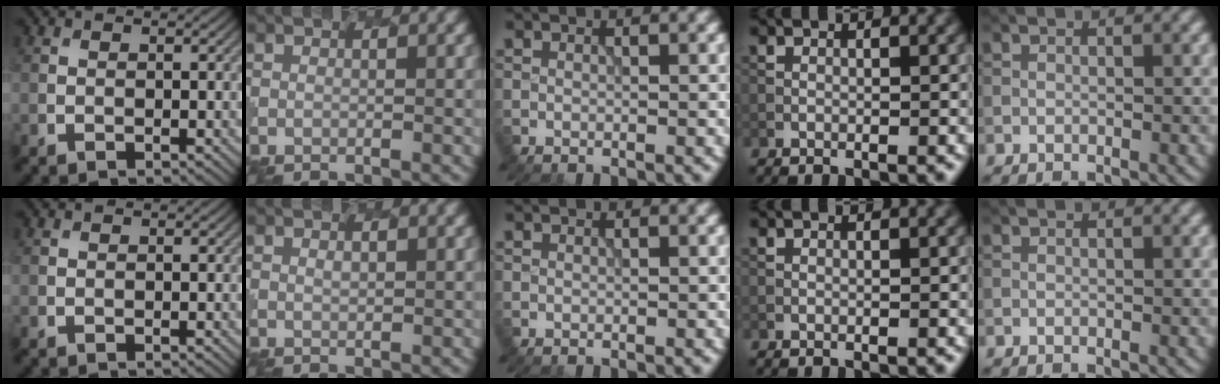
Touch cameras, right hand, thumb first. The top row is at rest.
{"index": {"total": 0.5, "force": [0.4, 0.2, 0.3], "torque": [-0.005, -0.001, 0.009]}}